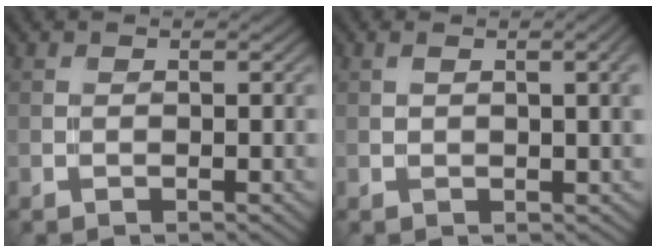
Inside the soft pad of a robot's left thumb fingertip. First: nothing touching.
{"total": 3.0, "force": [0.5, 0.8, 2.9], "torque": [-0.034, 0.007, 0.013]}